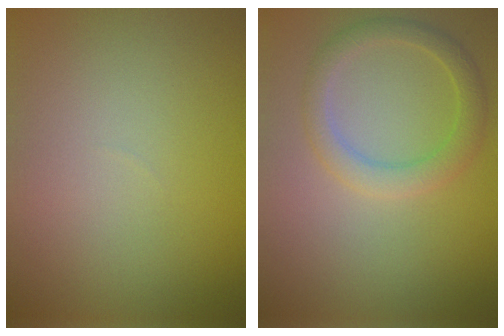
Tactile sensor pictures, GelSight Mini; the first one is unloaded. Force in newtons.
{"total": 2.8, "press": 2.8, "slide": 0.1}